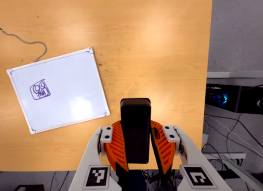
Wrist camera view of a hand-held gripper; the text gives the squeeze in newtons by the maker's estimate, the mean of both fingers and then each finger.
{"total": 11.6, "left": 8.8, "right": 14.5}